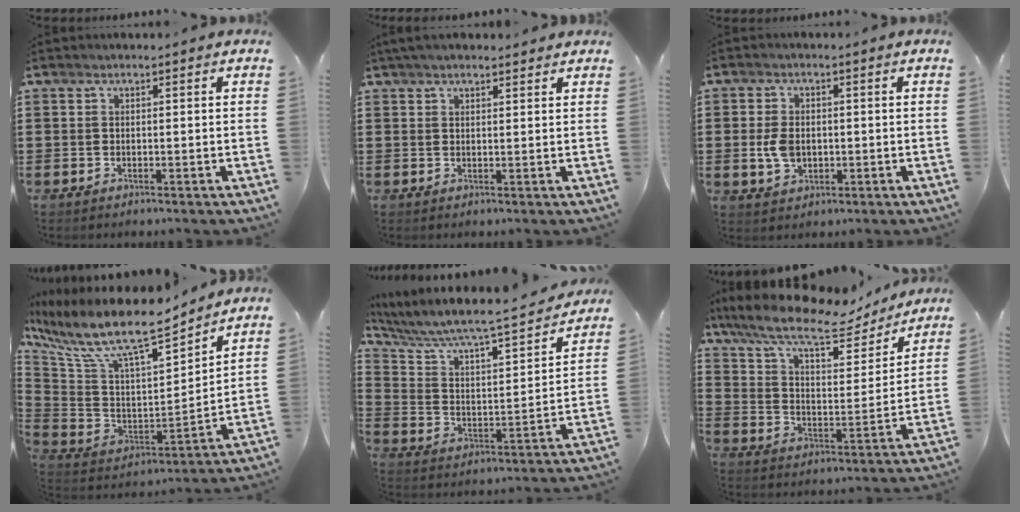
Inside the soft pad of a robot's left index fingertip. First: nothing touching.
{"total": 2.5, "force": [2.1, 0.6, 1.1], "torque": [-0.026, 0.005, 0.040]}
{"total": 4.5, "force": [-0.1, 3.0, 3.4], "torque": [-0.089, 0.001, -0.008]}
{"total": 11.9, "force": [9.4, 2.6, 6.8], "torque": [-0.169, -0.066, 0.162]}
{"total": 6.0, "force": [5.2, 0.8, 2.9], "torque": [-0.084, -0.046, 0.078]}
{"total": 11.8, "force": [9.3, 2.9, 6.8], "torque": [-0.158, -0.042, 0.158]}